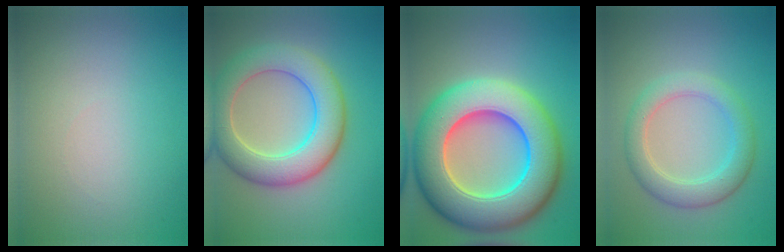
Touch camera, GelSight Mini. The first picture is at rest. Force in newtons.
{"total": 7.4, "press": 7.3, "slide": 0.3}
{"total": 13.3, "press": 13.1, "slide": 2.1}
{"total": 3.8, "press": 3.8, "slide": 0.2}